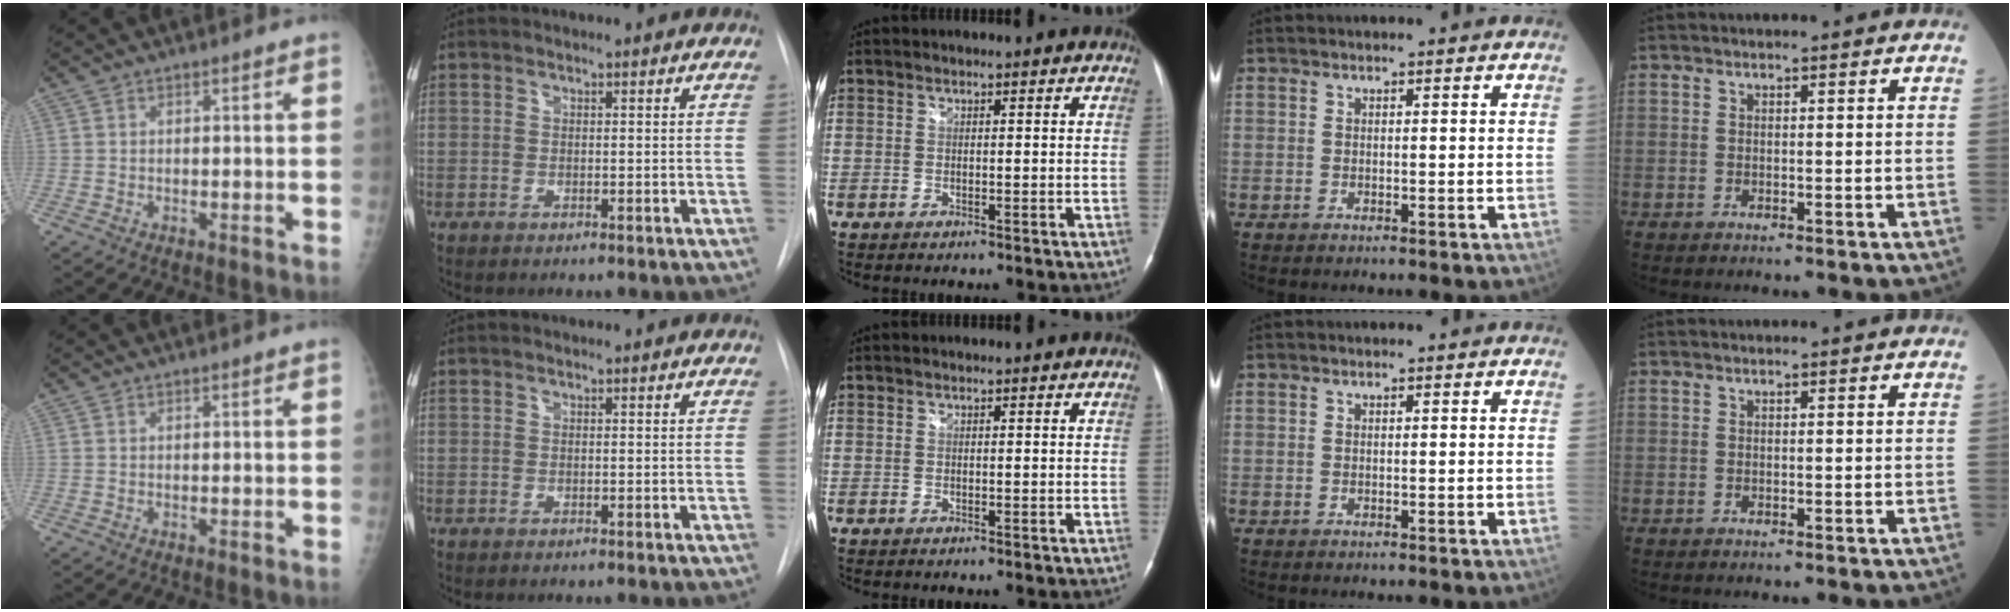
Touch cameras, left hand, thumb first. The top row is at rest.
{}